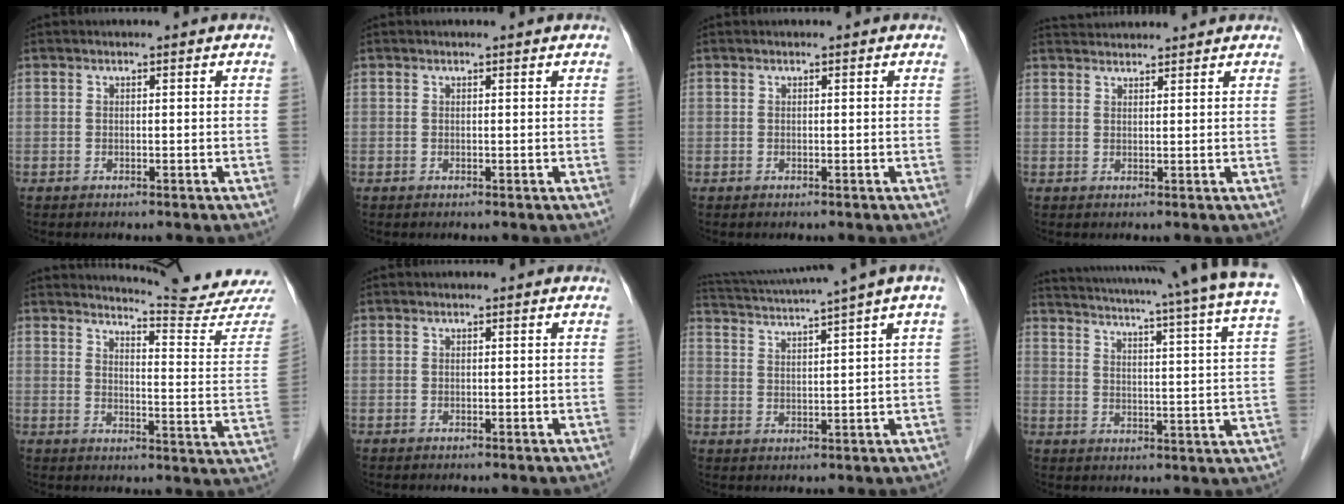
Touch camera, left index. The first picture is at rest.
{"total": 0.7, "force": [0.7, -0.1, 0.2], "torque": [-0.011, 0.000, 0.009]}
{"total": 0.0}
{"total": 5.6, "force": [5.5, 0.1, 0.9], "torque": [-0.018, 0.036, 0.079]}
{"total": 15.5, "force": [15.2, -1.9, 1.6], "torque": [-0.024, -0.122, 0.170]}
{"total": 0.0}
{"total": 11.8, "force": [9.5, -1.8, 6.8], "torque": [-0.123, 0.006, 0.137]}
{"total": 26.1, "force": [22.1, -0.3, 14.0], "torque": [-0.222, -0.043, 0.269]}